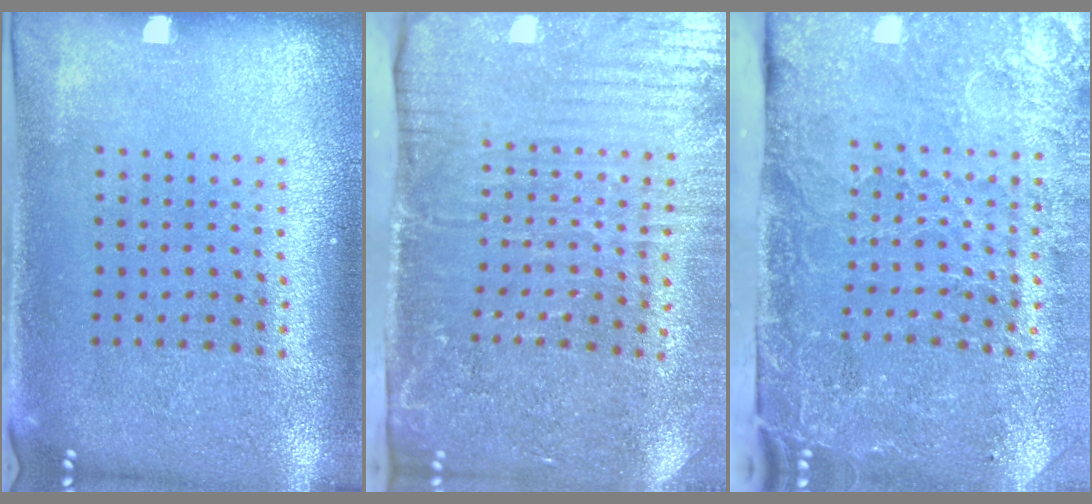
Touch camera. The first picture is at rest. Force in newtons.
{"total": 4.5, "press": 3.7, "slide": 2.4}
{"total": 4.7, "press": 3.6, "slide": 3.0}